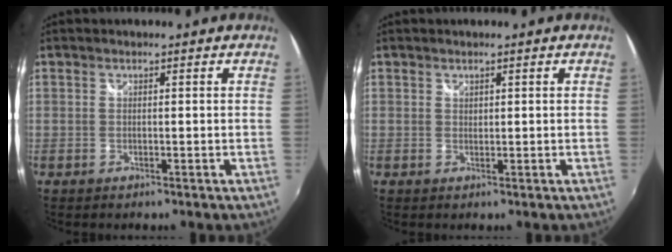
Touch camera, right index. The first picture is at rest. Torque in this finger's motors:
{"motor_torque": [-0.02, 0.09, 0.05, 0.01]}